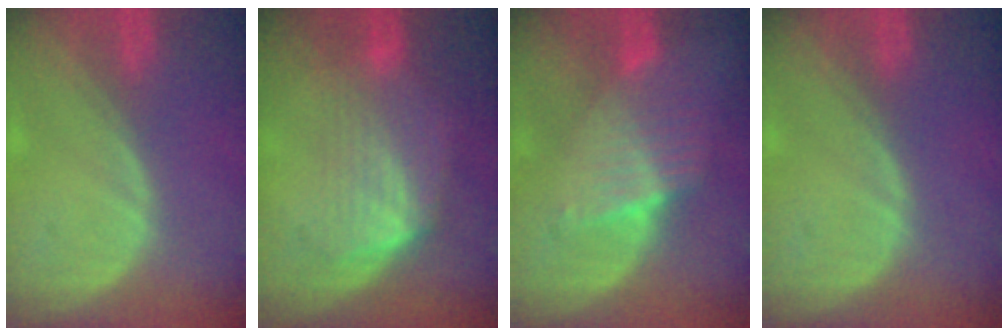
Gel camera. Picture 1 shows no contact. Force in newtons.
{"total": 6.4, "press": 6.4, "slide": 1.0}
{"total": 6.9, "press": 6.0, "slide": 3.3}
{"total": 0.0}